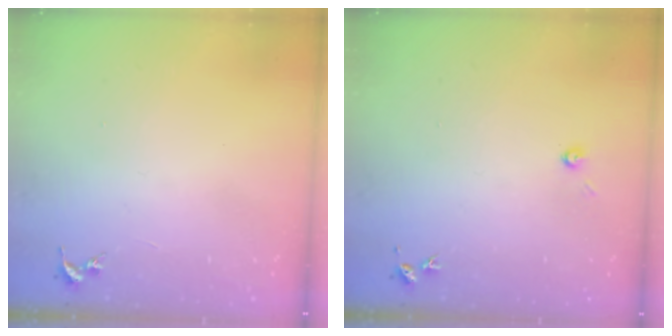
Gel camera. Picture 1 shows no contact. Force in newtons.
{"total": 3.5, "press": 3.5, "slide": 0.2}